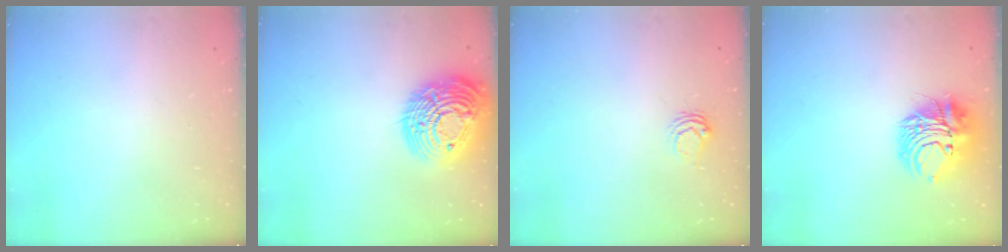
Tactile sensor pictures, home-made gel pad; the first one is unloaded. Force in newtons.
{"total": 21.9, "press": 21.8, "slide": 1.9}
{"total": 4.7, "press": 4.7, "slide": 0.4}
{"total": 11.5, "press": 11.3, "slide": 1.6}